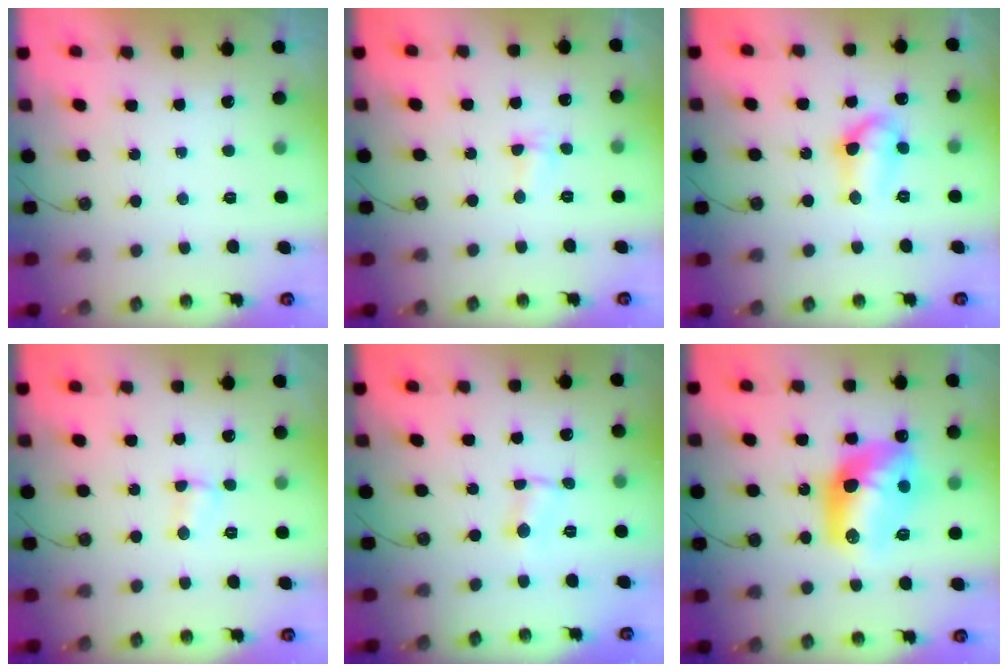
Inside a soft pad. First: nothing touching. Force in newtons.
{"total": 4.3, "press": 3.0, "slide": 3.1}
{"total": 10.0, "press": 9.9, "slide": 1.2}
{"total": 4.1, "press": 3.6, "slide": 2.0}
{"total": 1.3, "press": 1.3, "slide": 0.2}
{"total": 15.9, "press": 15.9, "slide": 1.2}